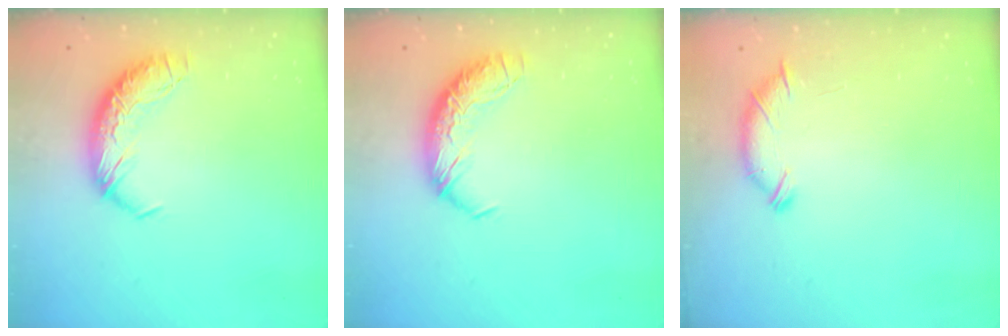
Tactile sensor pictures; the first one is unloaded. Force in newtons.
{"total": 0.0}
{"total": 6.2, "press": 6.2, "slide": 0.3}